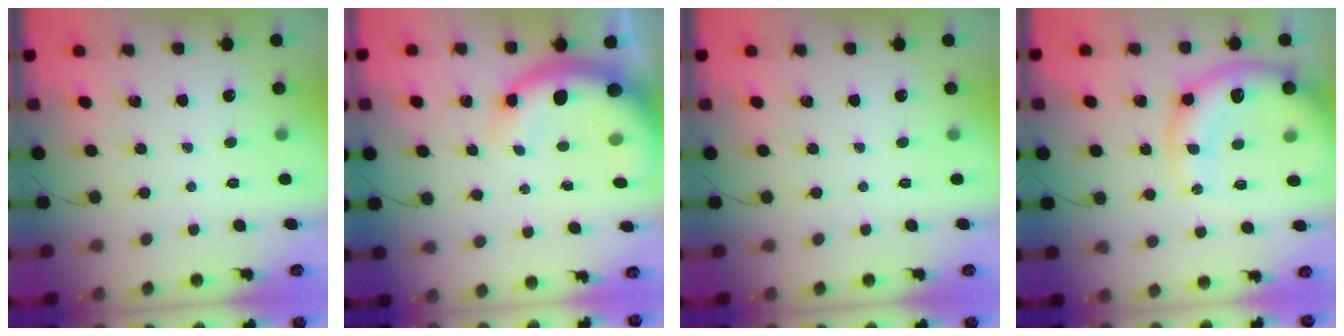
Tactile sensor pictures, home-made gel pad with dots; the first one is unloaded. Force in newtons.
{"total": 9.2, "press": 8.8, "slide": 2.9}
{"total": 0.0}
{"total": 16.2, "press": 15.6, "slide": 4.3}